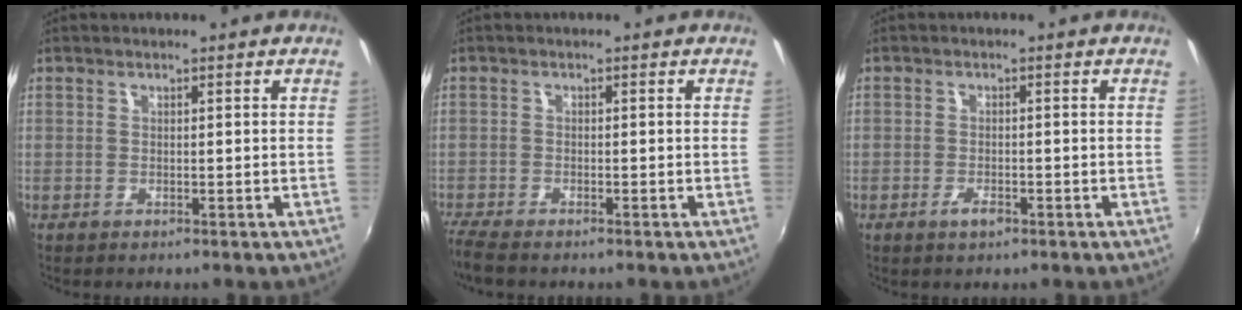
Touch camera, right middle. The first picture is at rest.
{"total": 4.6, "force": [-4.0, 0.7, 2.2], "torque": [-0.063, -0.021, -0.076]}
{"total": 2.4, "force": [-1.5, 1.1, 1.5], "torque": [-0.032, -0.004, -0.028]}